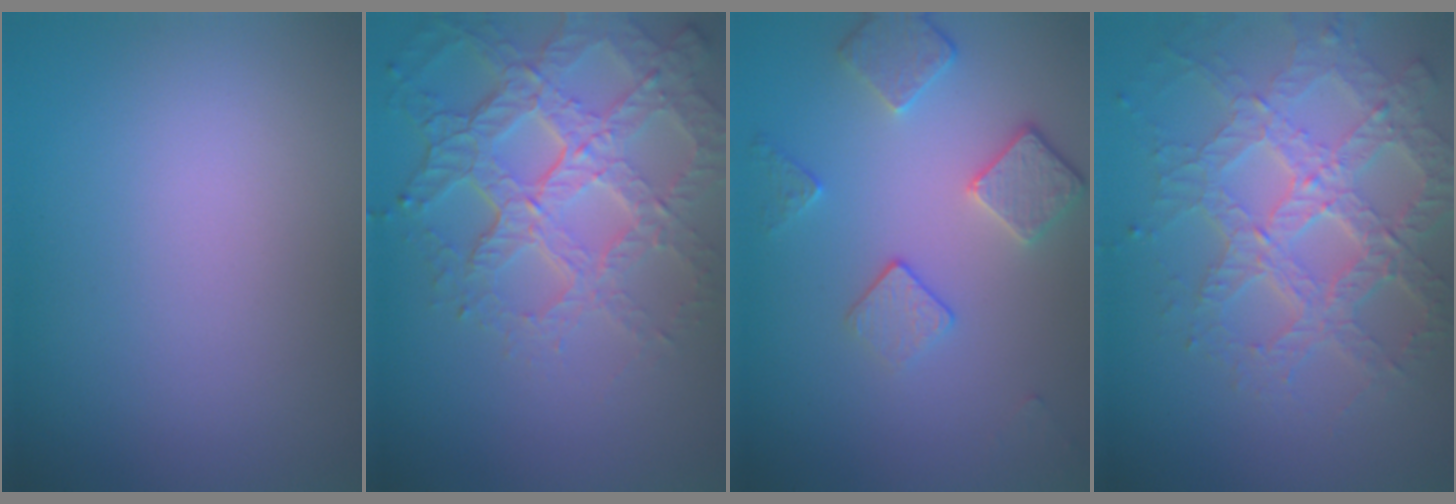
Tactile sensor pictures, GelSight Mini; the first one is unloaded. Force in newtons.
{"total": 7.6, "press": 5.3, "slide": 5.4}
{"total": 3.7, "press": 2.9, "slide": 2.3}
{"total": 7.4, "press": 5.3, "slide": 5.1}